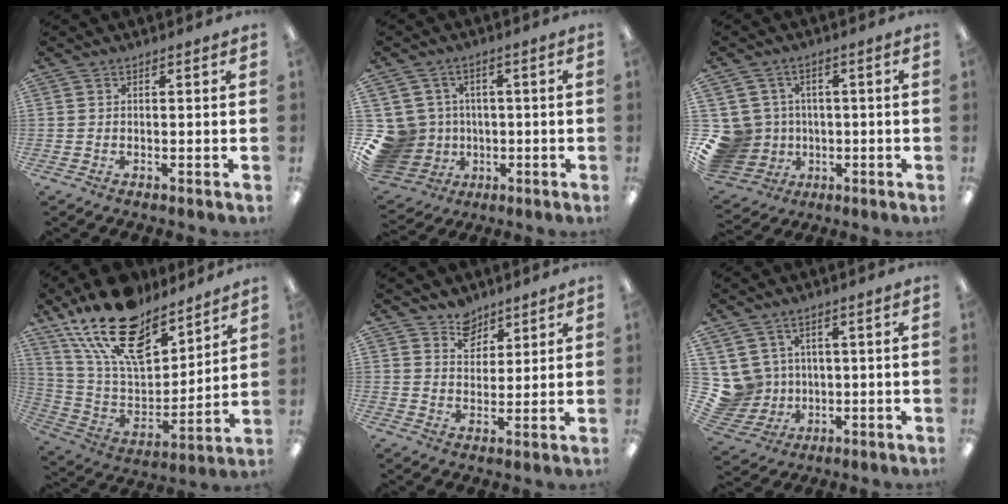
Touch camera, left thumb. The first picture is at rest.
{"total": 12.3, "force": [-1.8, 11.4, 4.3], "torque": [-0.124, 0.019, -0.024]}
{"total": 11.5, "force": [-1.6, 10.8, 3.7], "torque": [-0.116, 0.021, -0.017]}
{"total": 22.7, "force": [15.9, 10.8, 12.1], "torque": [-0.224, -0.094, 0.287]}
{"total": 6.5, "force": [5.0, 4.1, 0.5], "torque": [-0.001, -0.032, 0.090]}
{"total": 8.3, "force": [1.6, 8.0, 1.5], "torque": [-0.076, -0.007, 0.040]}